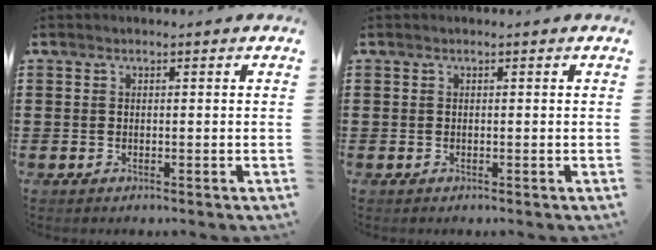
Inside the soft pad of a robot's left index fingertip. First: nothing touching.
{"total": 0.0}